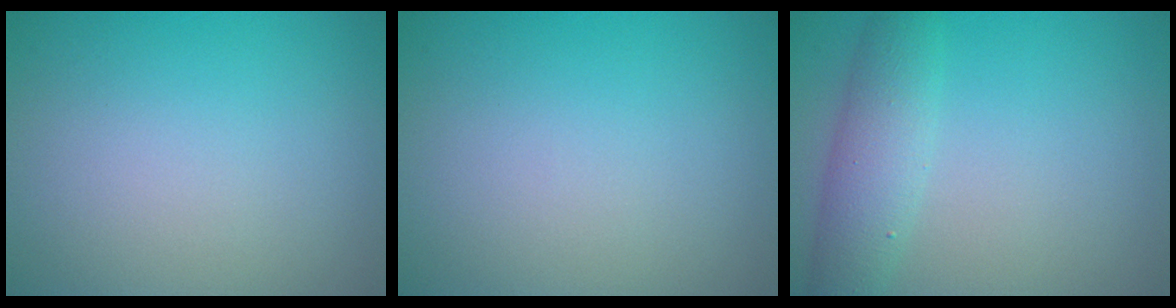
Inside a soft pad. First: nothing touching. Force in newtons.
{"total": 0.0}
{"total": 3.4, "press": 3.4, "slide": 0.2}